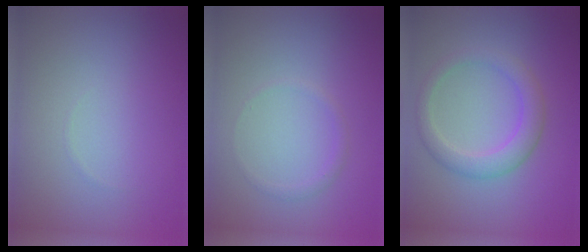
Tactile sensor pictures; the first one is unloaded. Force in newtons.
{"total": 0.7, "press": 0.7, "slide": 0.0}
{"total": 3.0, "press": 3.0, "slide": 0.2}